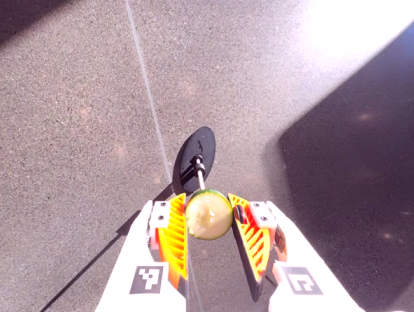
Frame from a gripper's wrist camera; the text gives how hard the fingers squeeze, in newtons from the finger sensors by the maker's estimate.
{"total": 9.2, "left": 9.3, "right": 9.2}